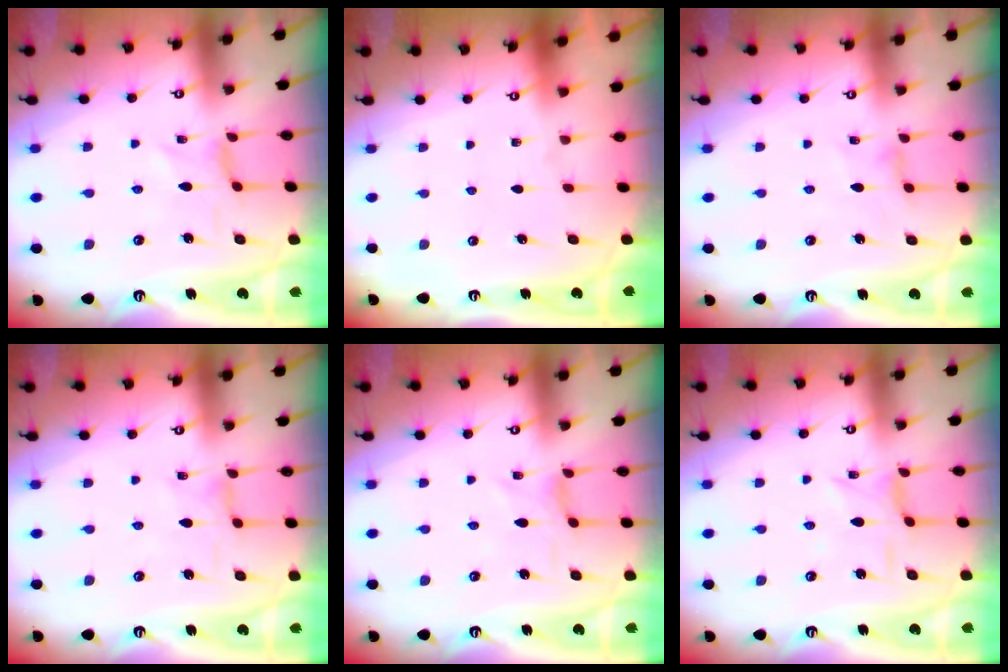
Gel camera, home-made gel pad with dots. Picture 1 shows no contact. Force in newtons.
{"total": 0.0}
{"total": 2.5, "press": 2.4, "slide": 0.4}
{"total": 0.5, "press": 0.5, "slide": 0.2}
{"total": 1.5, "press": 1.5, "slide": 0.3}
{"total": 2.0, "press": 2.0, "slide": 0.3}